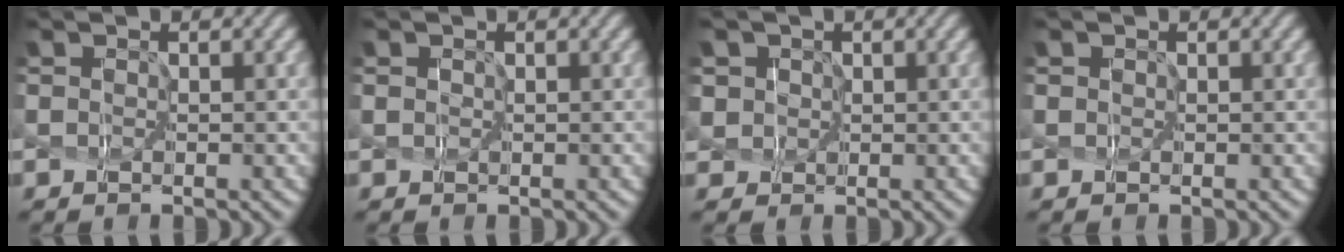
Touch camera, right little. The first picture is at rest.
{"total": 0.7, "force": [0.3, 0.6, 0.3], "torque": [0.001, 0.006, 0.001]}
{"total": 5.2, "force": [2.2, 4.3, 1.9], "torque": [-0.048, 0.022, 0.021]}
{"total": 0.9, "force": [0.4, 0.6, 0.4], "torque": [0.001, 0.009, -0.004]}